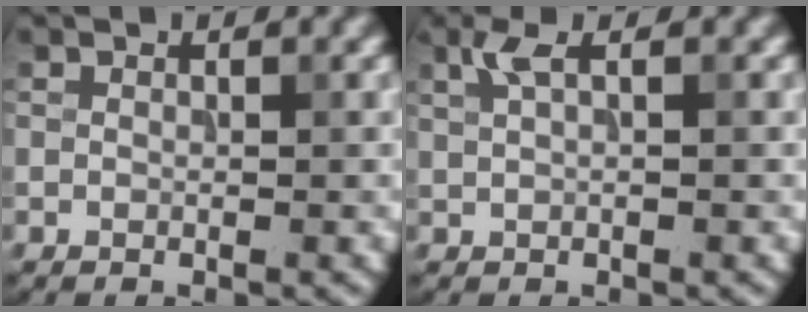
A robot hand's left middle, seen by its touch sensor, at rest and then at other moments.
{"total": 1.6, "force": [0.9, 0.3, 1.2], "torque": [-0.030, 0.002, 0.015]}